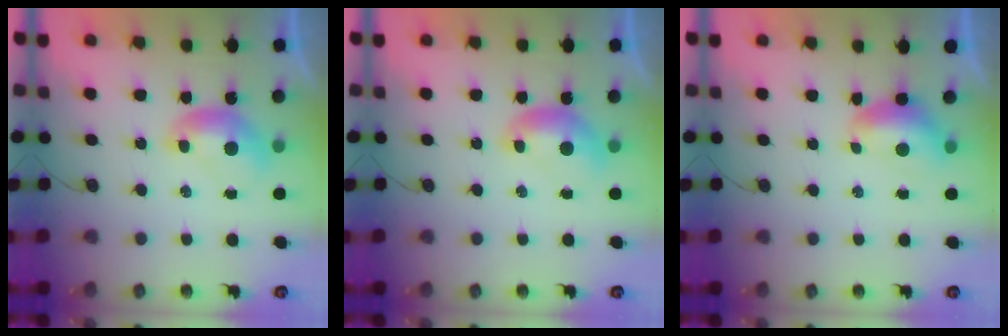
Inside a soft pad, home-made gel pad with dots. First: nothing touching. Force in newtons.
{"total": 0.0}
{"total": 0.0}